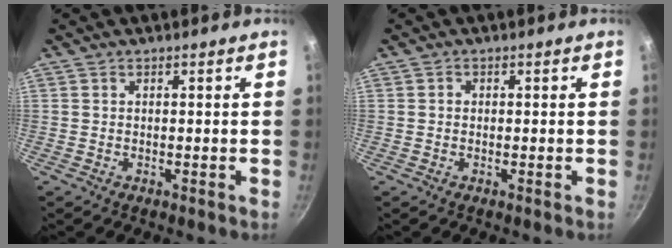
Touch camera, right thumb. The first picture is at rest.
{"total": 0.6, "force": [0.0, 0.6, 0.2], "torque": [-0.002, 0.003, -0.001]}